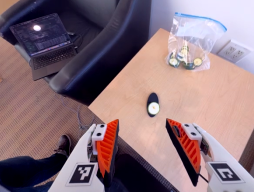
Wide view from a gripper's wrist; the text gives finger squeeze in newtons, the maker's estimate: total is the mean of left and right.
{"total": 0.0}